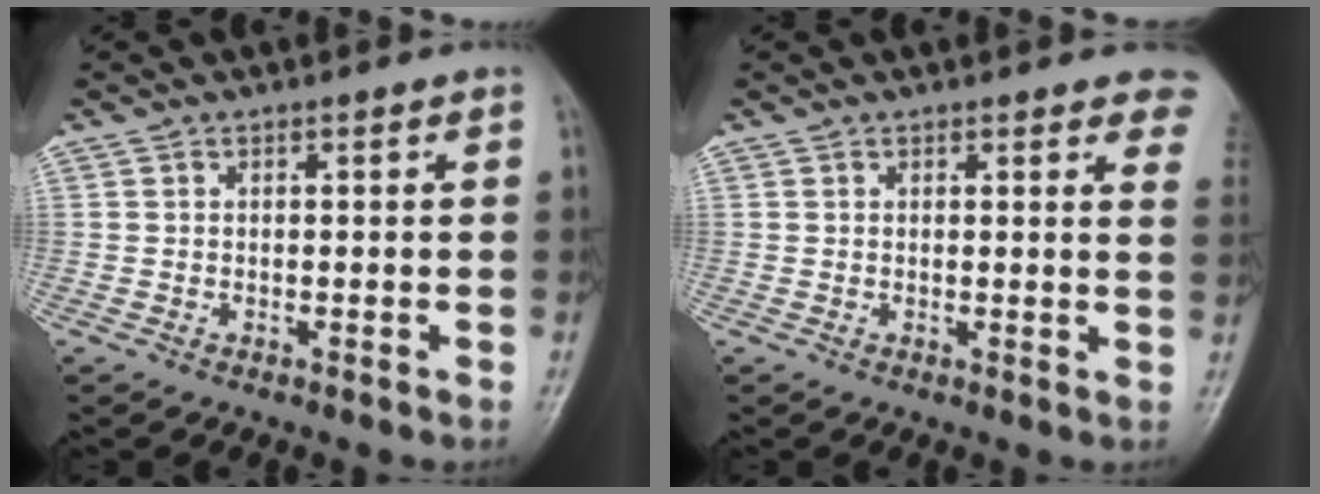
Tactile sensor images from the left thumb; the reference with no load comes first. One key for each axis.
{"total": 6.6, "fx": 5.1, "fy": 2.0, "fz": 3.6, "tx": -0.013, "ty": -0.017, "tz": 0.040}